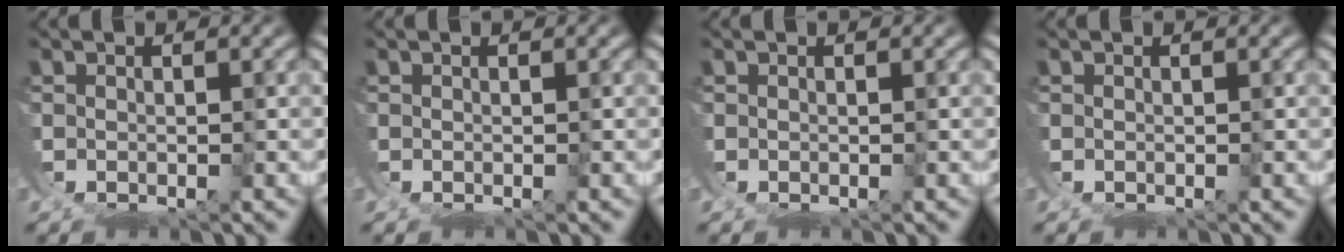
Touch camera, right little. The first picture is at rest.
{"total": 0.0}
{"total": 0.0}
{"total": 0.0}